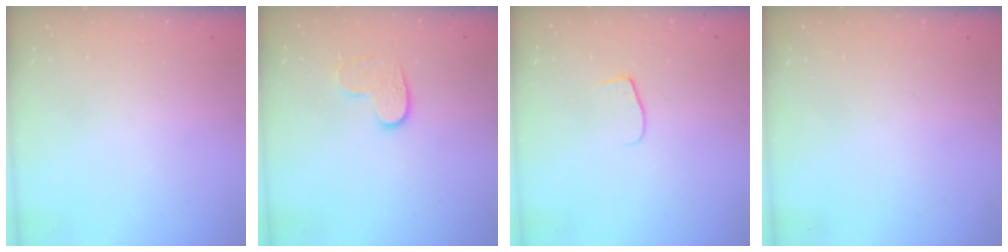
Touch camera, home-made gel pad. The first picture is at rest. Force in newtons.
{"total": 7.0, "press": 7.0, "slide": 0.2}
{"total": 6.6, "press": 6.6, "slide": 0.5}
{"total": 0.0}